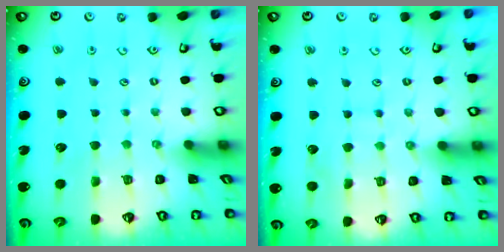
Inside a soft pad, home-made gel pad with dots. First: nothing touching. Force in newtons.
{"total": 6.2, "press": 6.2, "slide": 0.5}